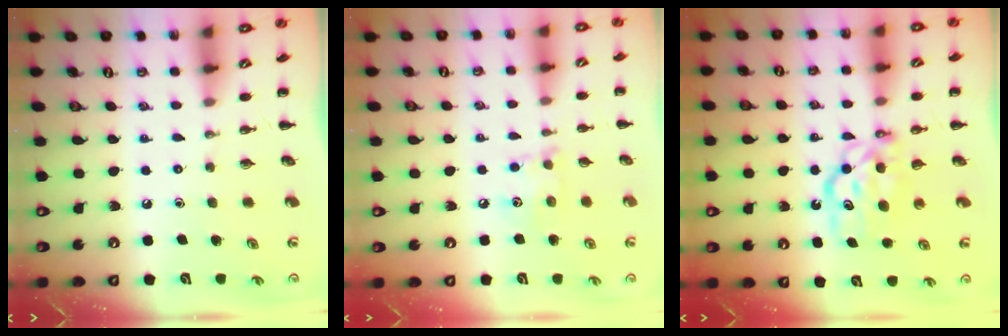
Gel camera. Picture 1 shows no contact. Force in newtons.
{"total": 5.6, "press": 5.5, "slide": 0.5}
{"total": 8.3, "press": 8.1, "slide": 1.5}